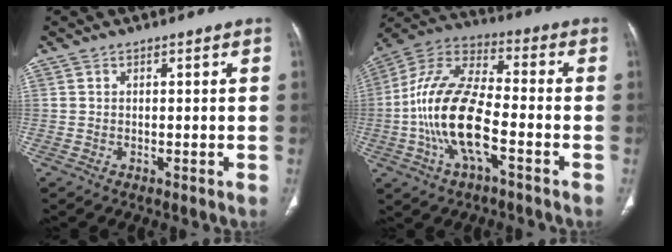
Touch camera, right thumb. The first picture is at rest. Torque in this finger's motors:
{"motor_torque": [2.55, 2.46, 2.10, -0.66, 0.63]}